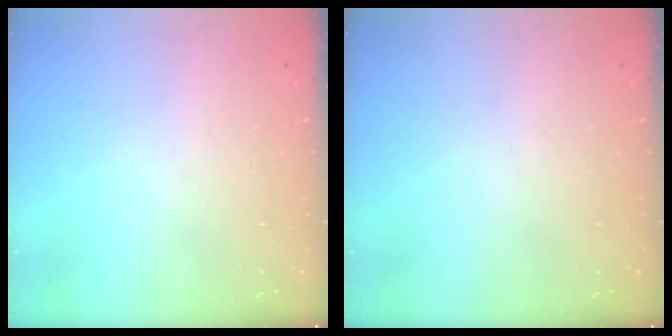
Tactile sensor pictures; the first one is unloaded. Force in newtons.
{"total": 0.0}